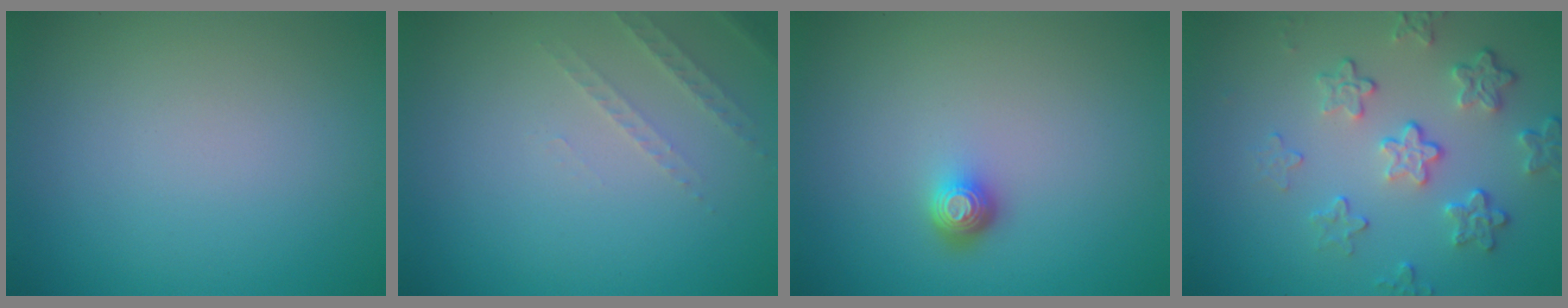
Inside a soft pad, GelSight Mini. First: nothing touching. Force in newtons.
{"total": 1.5, "press": 1.4, "slide": 0.4}
{"total": 1.7, "press": 1.3, "slide": 1.1}
{"total": 4.6, "press": 3.4, "slide": 3.1}